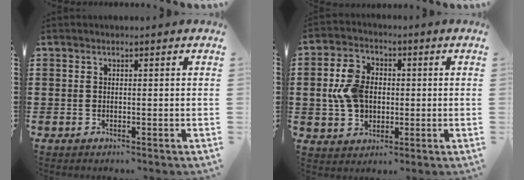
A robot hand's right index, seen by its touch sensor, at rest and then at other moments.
{"total": 7.9, "force": [0.0, 5.9, 5.3], "torque": [-0.137, 0.010, -0.006]}